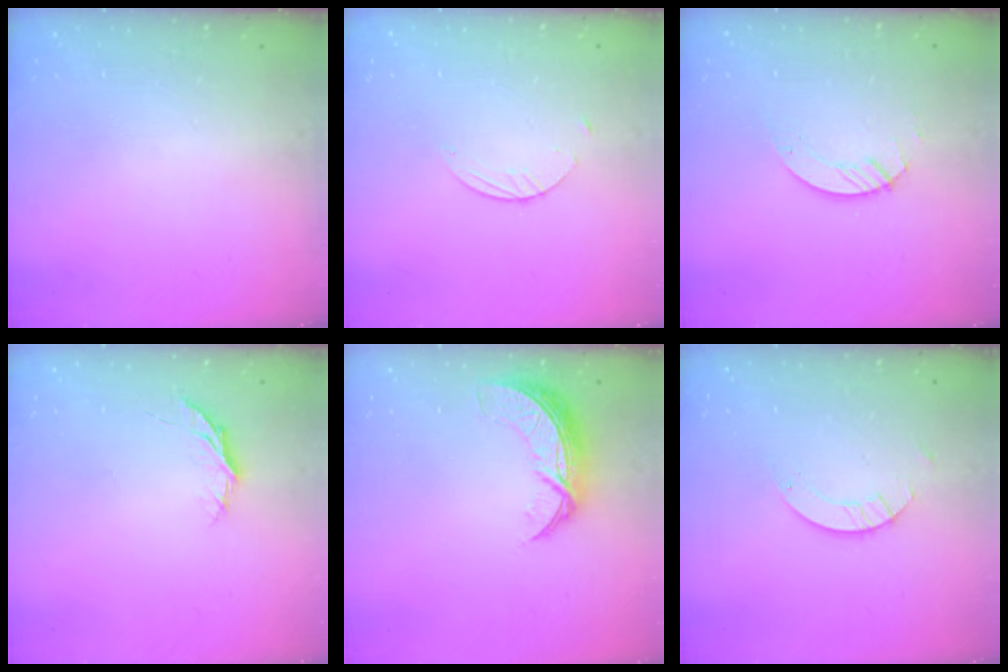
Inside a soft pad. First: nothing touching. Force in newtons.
{"total": 2.1, "press": 2.1, "slide": 0.2}
{"total": 2.9, "press": 2.9, "slide": 0.3}
{"total": 5.1, "press": 5.1, "slide": 0.4}
{"total": 8.2, "press": 8.2, "slide": 0.3}
{"total": 3.2, "press": 3.2, "slide": 0.3}